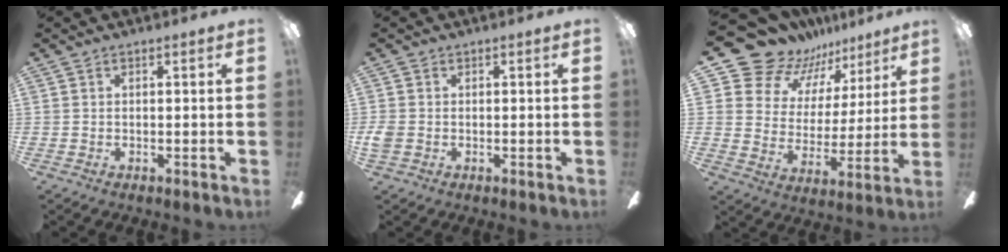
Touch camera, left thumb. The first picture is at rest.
{"total": 2.5, "force": [-0.5, 2.0, 1.4], "torque": [-0.029, 0.004, -0.009]}
{"total": 15.0, "force": [12.6, 7.8, 2.0], "torque": [-0.068, -0.107, 0.236]}